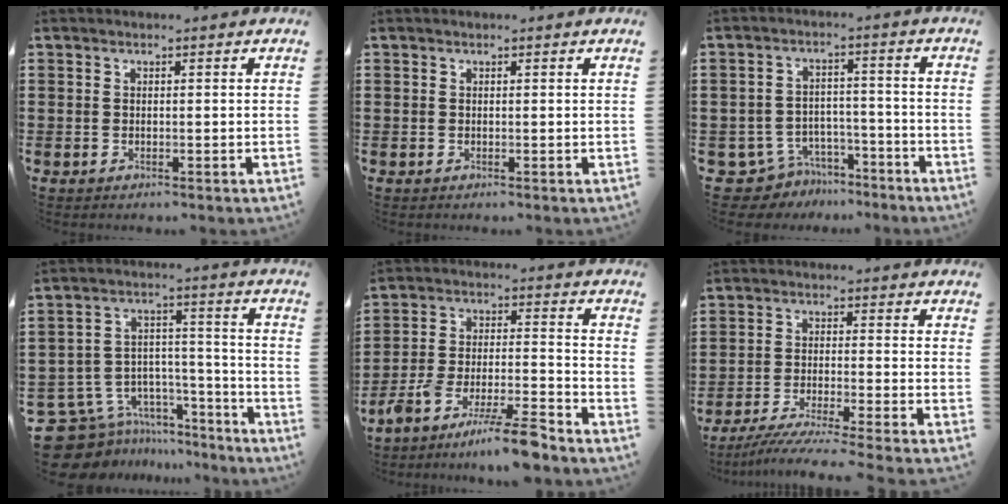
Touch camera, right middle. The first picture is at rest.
{"total": 0.0}
{"total": 5.9, "force": [-5.4, 2.4, 0.8], "torque": [-0.038, 0.013, -0.114]}
{"total": 9.0, "force": [-7.1, 5.3, 1.7], "torque": [-0.058, 0.014, -0.136]}
{"total": 9.7, "force": [-8.8, 0.0, 3.9], "torque": [-0.069, 0.013, -0.172]}
{"total": 4.9, "force": [-4.5, -0.5, 1.9], "torque": [-0.046, -0.020, -0.092]}